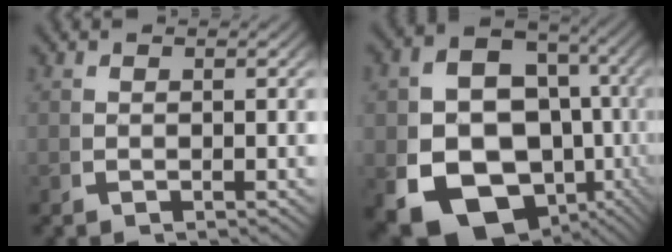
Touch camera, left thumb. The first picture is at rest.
{"total": 18.5, "force": [-4.7, 13.7, 11.6], "torque": [-0.239, -0.077, -0.048]}